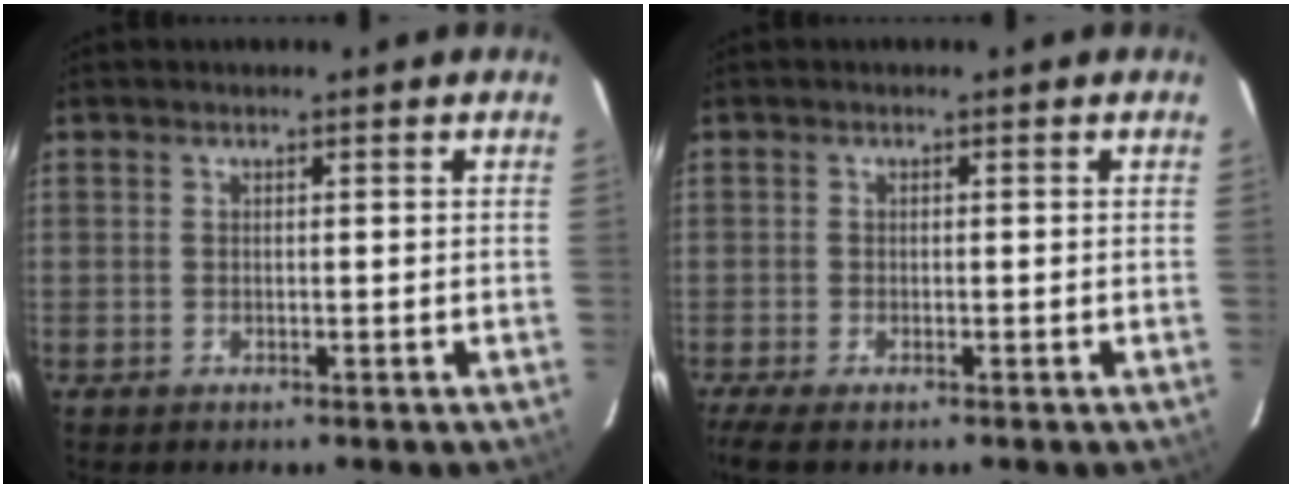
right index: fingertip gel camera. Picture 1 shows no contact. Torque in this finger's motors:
{"motor_torque": [0.49, -0.47, 0.09, 0.01]}